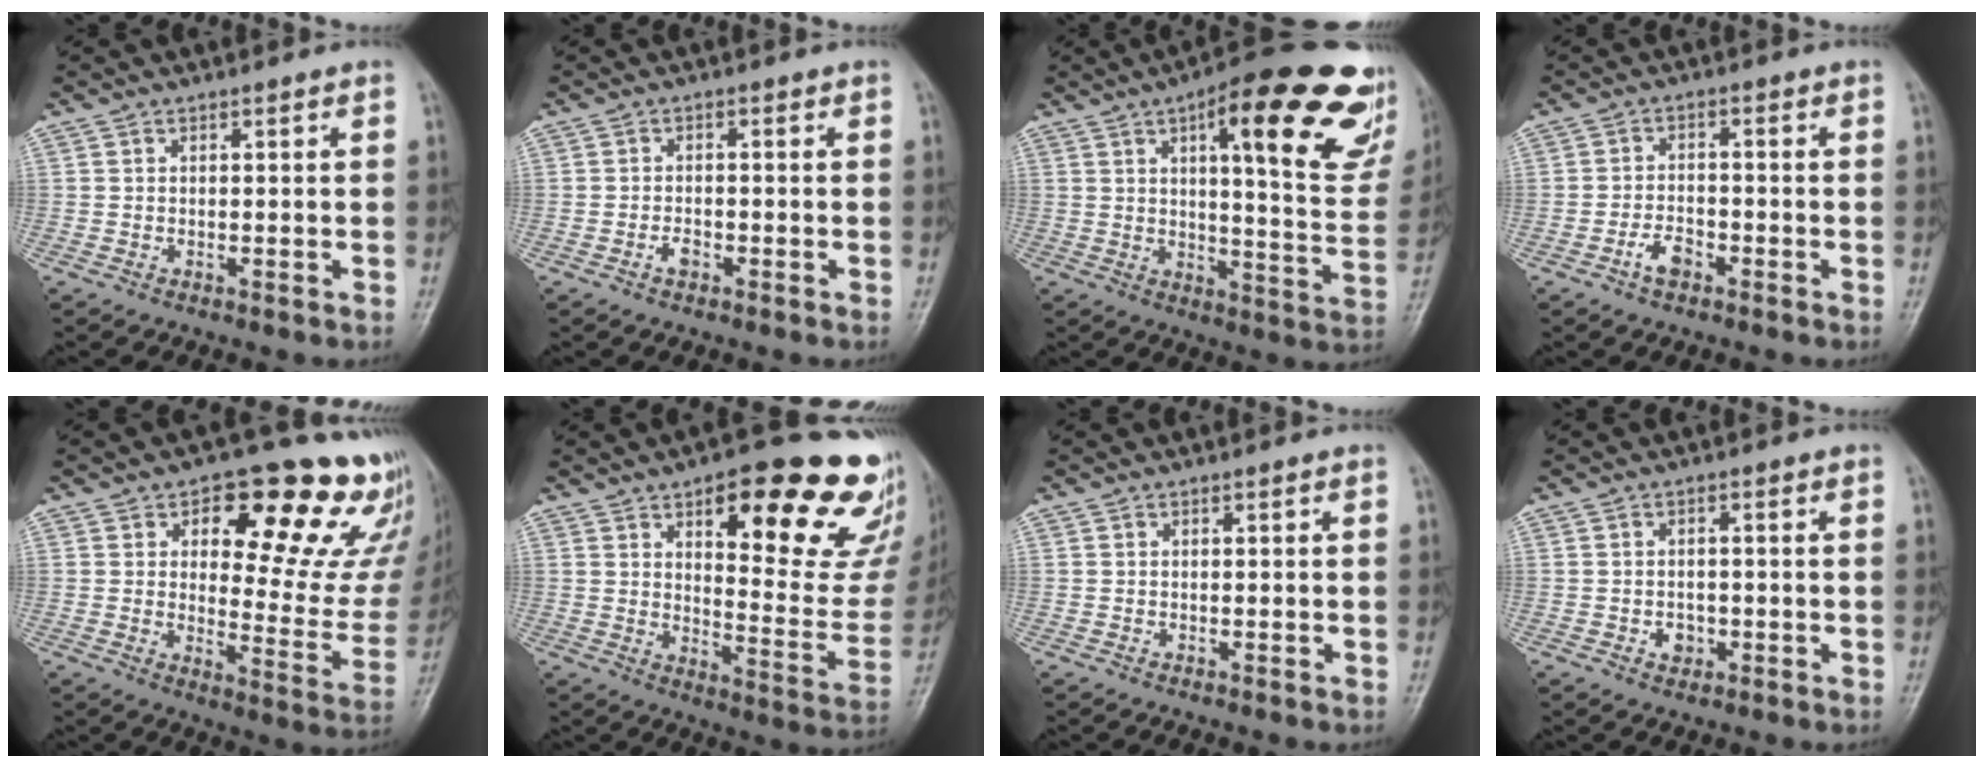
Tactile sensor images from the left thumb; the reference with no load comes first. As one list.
[{"total": 1.9, "force": [-1.0, 1.1, 1.1], "torque": [-0.018, 0.005, -0.020]}, {"total": 25.8, "force": [13.0, 7.1, 21.1], "torque": [-0.249, -0.034, 0.170]}, {"total": 3.7, "force": [-2.2, 2.1, 2.2], "torque": [-0.034, 0.017, -0.041]}, {"total": 22.7, "force": [13.0, 9.7, 15.9], "torque": [-0.146, -0.065, 0.165]}, {"total": 25.1, "force": [14.4, 8.3, 18.9], "torque": [-0.188, -0.070, 0.192]}, {"total": 0.0}, {"total": 2.5, "force": [-0.8, 2.0, 1.2], "torque": [-0.005, 0.004, -0.009]}]